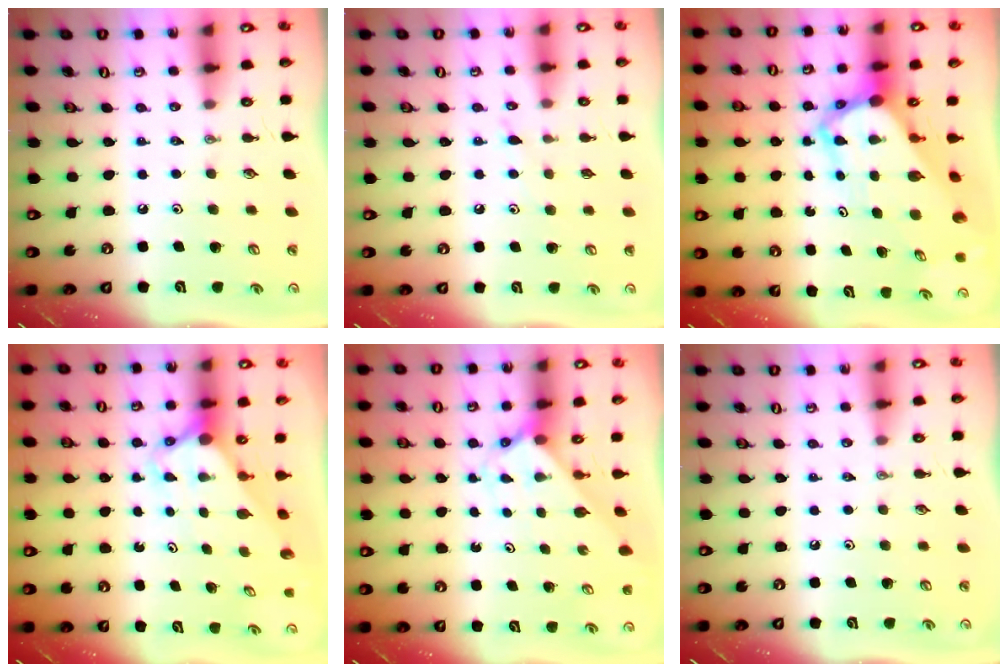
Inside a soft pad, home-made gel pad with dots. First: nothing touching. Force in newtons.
{"total": 5.0, "press": 5.0, "slide": 0.4}
{"total": 7.0, "press": 7.0, "slide": 0.5}
{"total": 2.9, "press": 2.9, "slide": 0.3}
{"total": 2.3, "press": 2.3, "slide": 0.2}
{"total": 0.0}